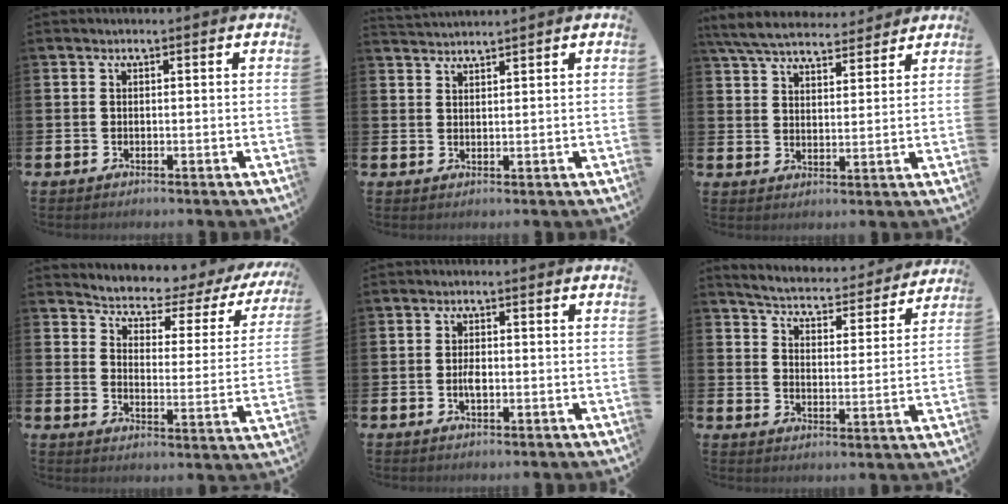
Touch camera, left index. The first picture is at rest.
{"total": 1.8, "force": [1.8, -0.3, -0.3], "torque": [0.002, -0.008, 0.034]}
{"total": 6.4, "force": [6.1, 1.4, 1.6], "torque": [-0.060, -0.027, 0.111]}
{"total": 4.2, "force": [3.9, 1.3, 0.8], "torque": [-0.039, -0.040, 0.056]}
{"total": 1.8, "force": [-0.3, 0.7, 1.6], "torque": [-0.022, -0.002, -0.007]}
{"total": 4.9, "force": [4.8, 0.6, 0.7], "torque": [-0.037, -0.043, 0.077]}